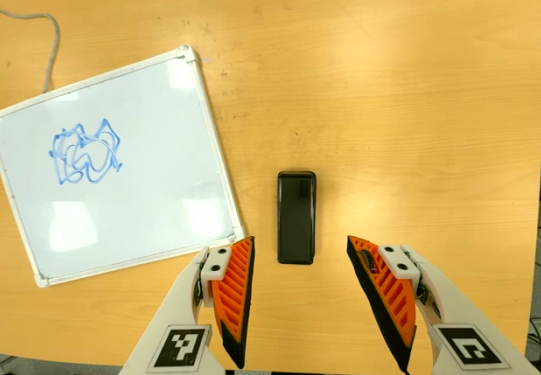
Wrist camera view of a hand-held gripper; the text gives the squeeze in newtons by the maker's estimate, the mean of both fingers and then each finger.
{"total": 0.0}